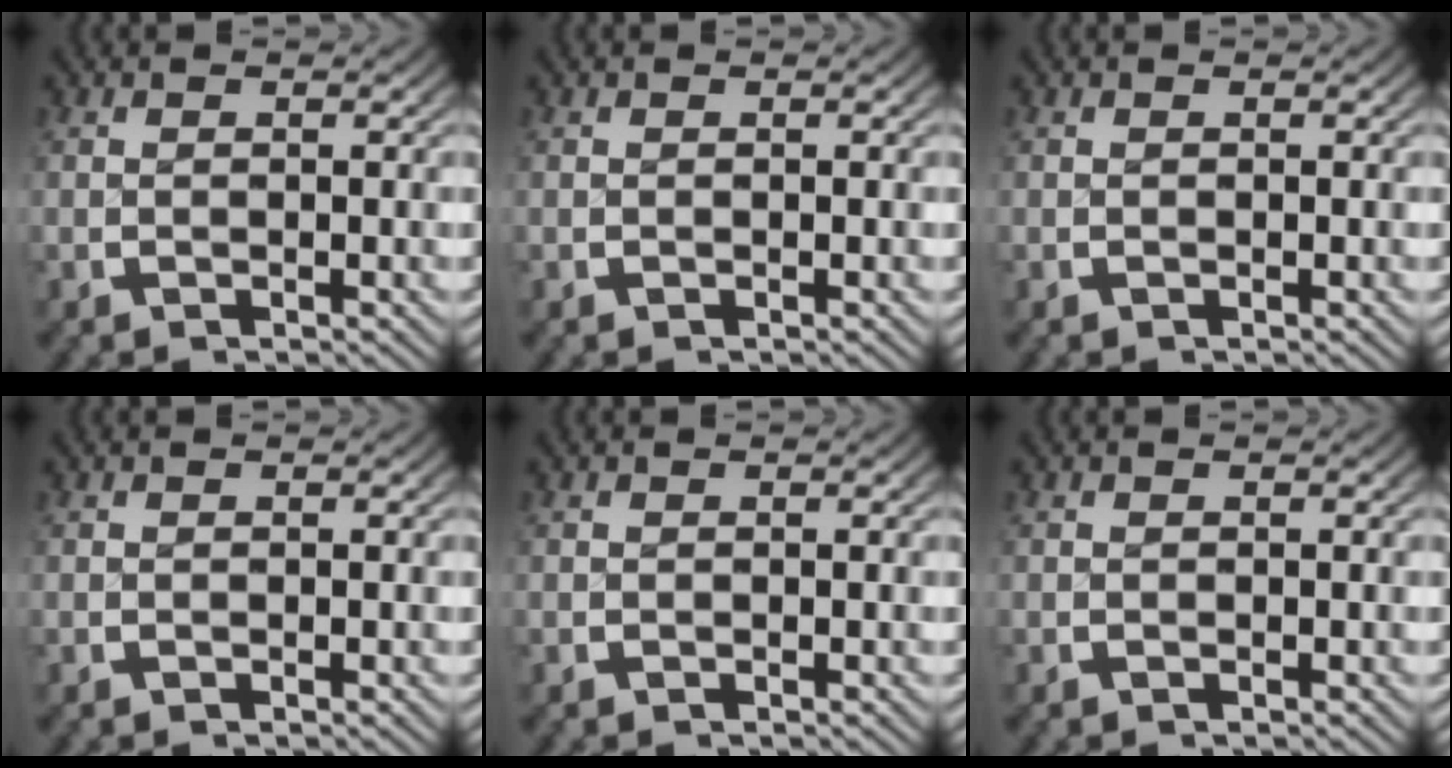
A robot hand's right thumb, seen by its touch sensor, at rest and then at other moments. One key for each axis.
{"total": 0.0}
{"total": 0.0}
{"total": 0.0}
{"total": 0.0}
{"total": 0.0}